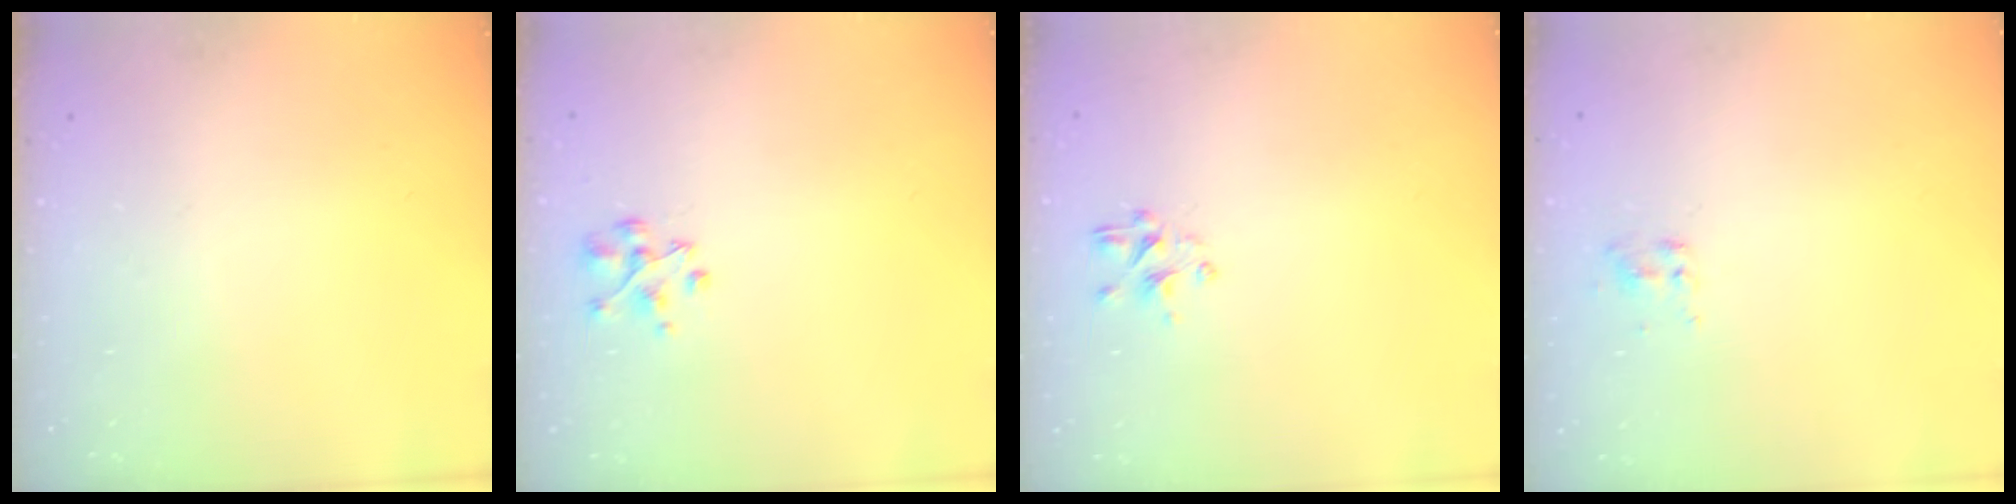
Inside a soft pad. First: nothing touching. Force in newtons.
{"total": 2.8, "press": 2.8, "slide": 0.2}
{"total": 2.4, "press": 2.2, "slide": 1.0}
{"total": 2.0, "press": 1.9, "slide": 0.8}